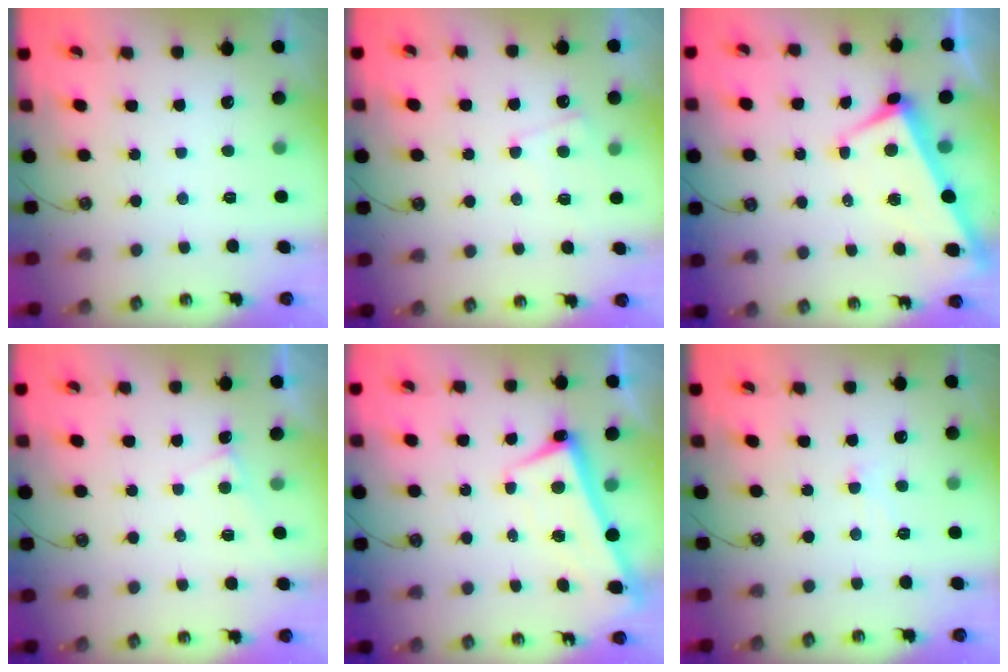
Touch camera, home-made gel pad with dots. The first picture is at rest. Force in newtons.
{"total": 4.8, "press": 4.8, "slide": 0.5}
{"total": 1.7, "press": 1.4, "slide": 1.0}
{"total": 1.3, "press": 1.3, "slide": 0.2}
{"total": 2.6, "press": 2.5, "slide": 0.3}
{"total": 3.3, "press": 3.3, "slide": 0.6}